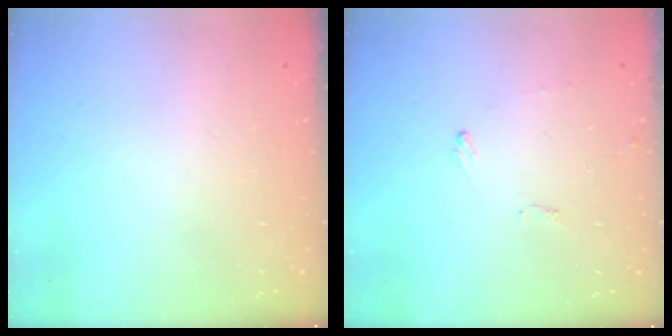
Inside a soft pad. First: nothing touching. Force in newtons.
{"total": 4.9, "press": 4.9, "slide": 0.3}